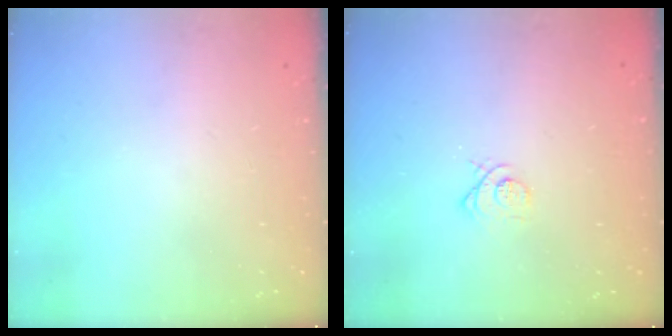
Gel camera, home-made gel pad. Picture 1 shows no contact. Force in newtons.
{"total": 3.7, "press": 3.7, "slide": 0.1}